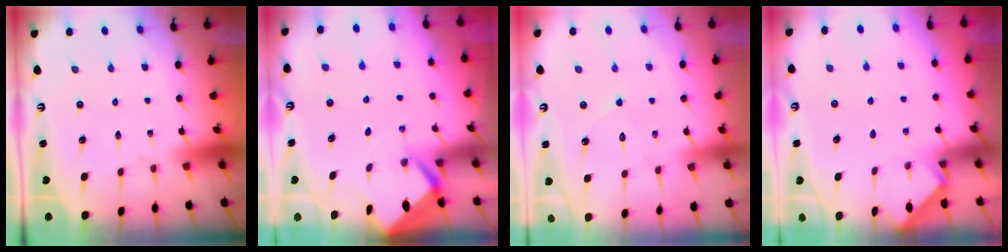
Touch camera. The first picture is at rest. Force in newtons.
{"total": 2.9, "press": 2.9, "slide": 0.3}
{"total": 6.5, "press": 6.5, "slide": 0.5}
{"total": 2.5, "press": 2.5, "slide": 0.4}